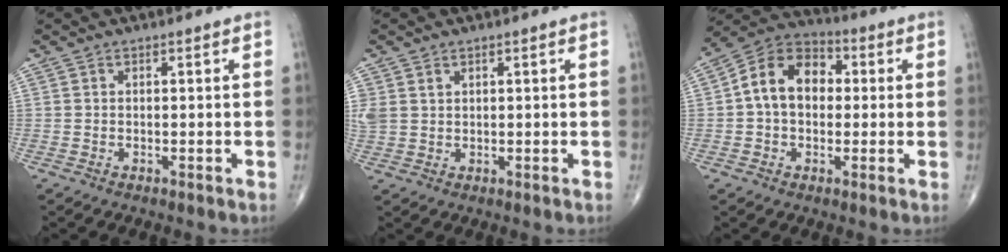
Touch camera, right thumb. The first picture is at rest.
{"total": 3.8, "force": [1.6, 3.0, 1.8], "torque": [-0.042, 0.004, 0.042]}
{"total": 12.1, "force": [1.0, 8.7, 8.3], "torque": [-0.123, 0.031, 0.006]}